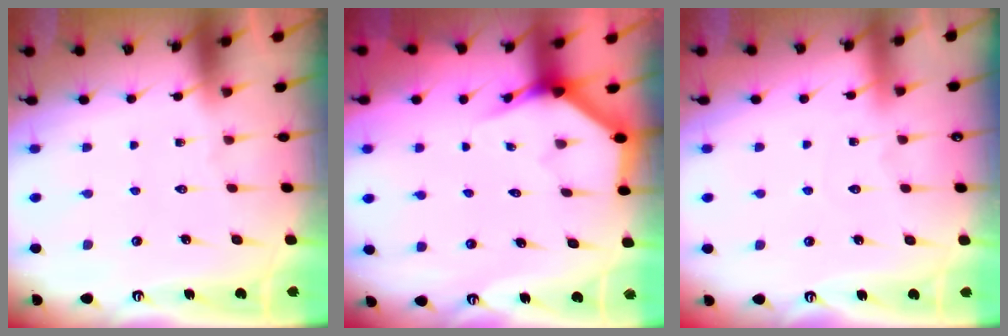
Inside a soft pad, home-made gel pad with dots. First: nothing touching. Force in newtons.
{"total": 3.9, "press": 3.9, "slide": 0.3}
{"total": 3.6, "press": 3.6, "slide": 0.4}